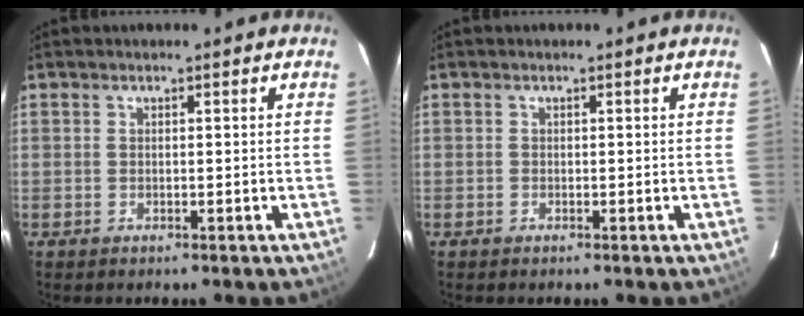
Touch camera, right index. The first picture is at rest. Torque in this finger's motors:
{"motor_torque": [0.03, -0.03, 0.04, 0.00]}